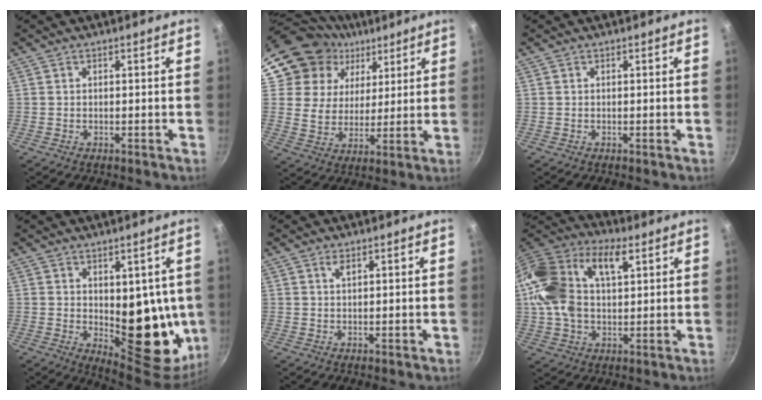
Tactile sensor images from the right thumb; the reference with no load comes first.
{"total": 16.5, "force": [9.0, 12.8, 5.4], "torque": [-0.088, -0.019, 0.161]}
{"total": 0.0}
{"total": 17.3, "force": [0.1, 9.2, 14.7], "torque": [-0.128, -0.033, 0.020]}
{"total": 1.5, "force": [0.8, 0.6, 1.1], "torque": [-0.016, -0.002, 0.015]}
{"total": 20.0, "force": [5.2, 11.8, 15.3], "torque": [-0.299, 0.017, 0.079]}